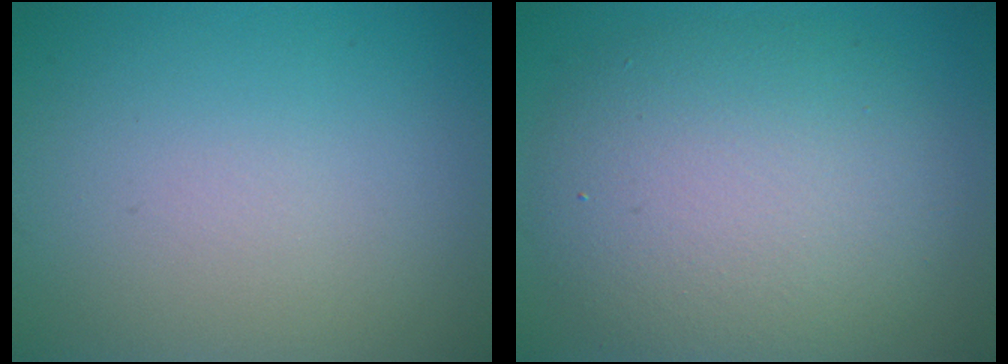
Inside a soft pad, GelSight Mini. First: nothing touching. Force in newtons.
{"total": 8.2, "press": 8.2, "slide": 0.8}